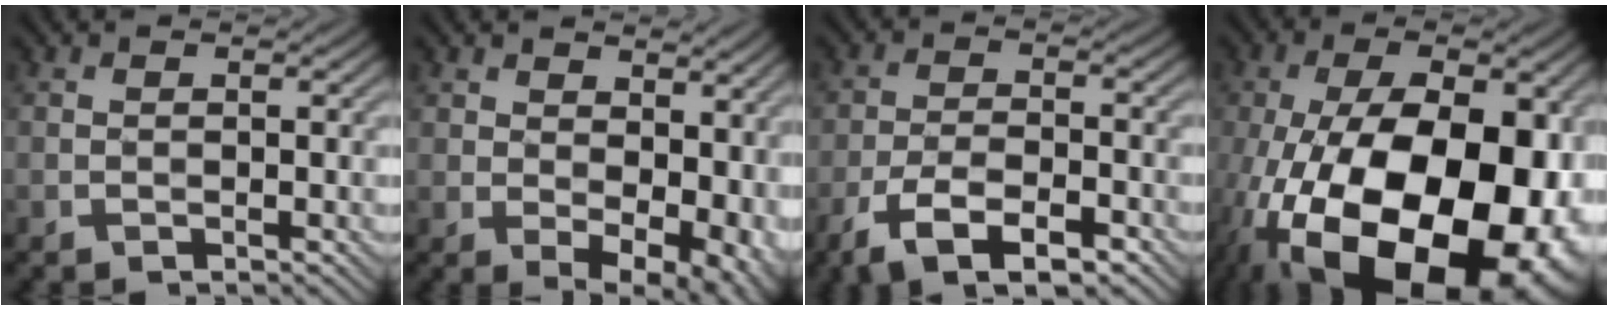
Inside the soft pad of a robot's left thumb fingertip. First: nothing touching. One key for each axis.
{"total": 11.3, "fx": 1.9, "fy": 7.2, "fz": 8.5, "tx": -0.111, "ty": -0.024, "tz": 0.062}
{"total": 7.1, "fx": -4.5, "fy": 2.7, "fz": 4.7, "tx": -0.091, "ty": 0.001, "tz": -0.088}
{"total": 23.7, "fx": -9.2, "fy": 12.6, "fz": 17.8, "tx": -0.319, "ty": -0.085, "tz": -0.095}